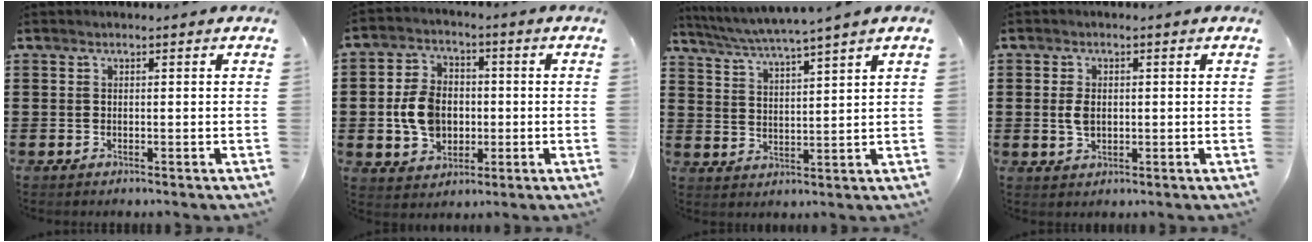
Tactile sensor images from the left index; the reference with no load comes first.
{"total": 8.1, "force": [-0.7, 6.1, 5.3], "torque": [-0.116, 0.008, -0.015]}
{"total": 3.9, "force": [3.4, -0.9, 1.7], "torque": [-0.047, -0.025, 0.054]}
{"total": 3.0, "force": [0.2, 1.8, 2.4], "torque": [-0.057, 0.002, 0.001]}